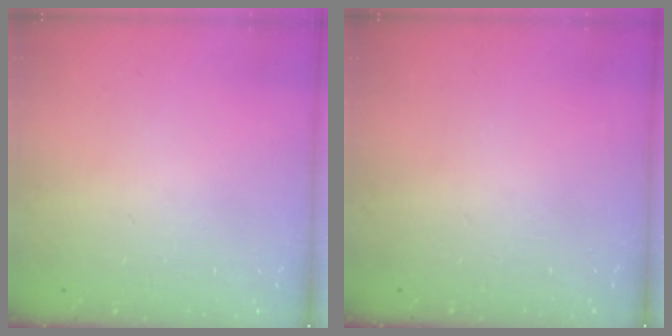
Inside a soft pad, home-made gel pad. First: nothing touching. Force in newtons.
{"total": 0.0}